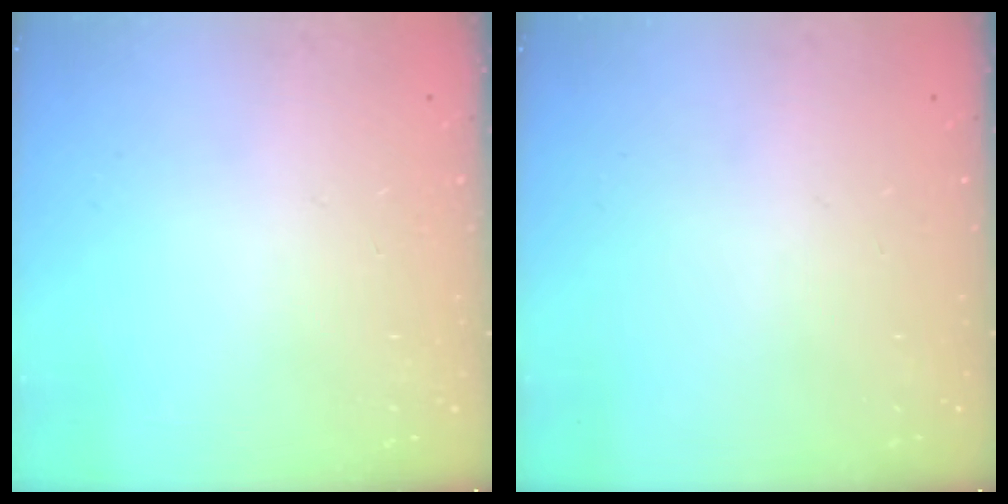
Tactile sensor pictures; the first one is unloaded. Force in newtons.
{"total": 0.0}